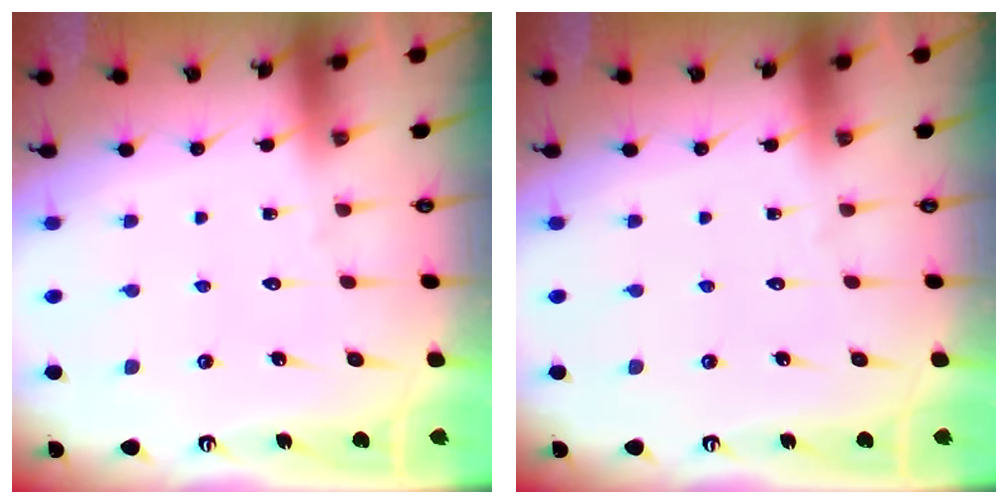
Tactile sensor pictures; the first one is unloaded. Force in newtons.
{"total": 0.0}